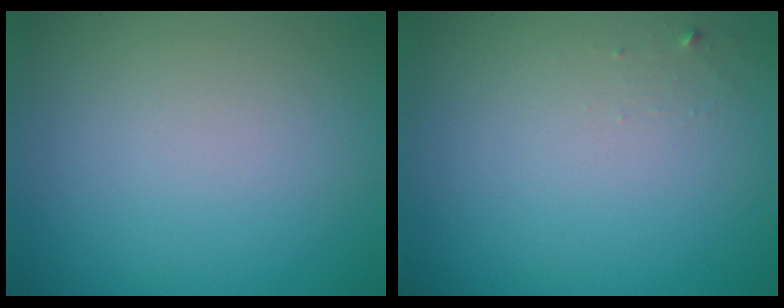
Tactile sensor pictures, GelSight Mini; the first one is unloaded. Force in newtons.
{"total": 0.6, "press": 0.6, "slide": 0.1}